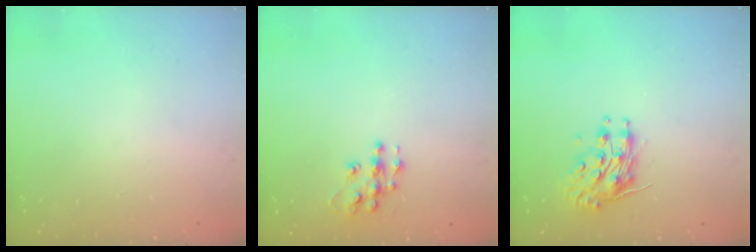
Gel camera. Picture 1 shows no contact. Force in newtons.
{"total": 9.4, "press": 9.4, "slide": 0.5}
{"total": 9.2, "press": 9.2, "slide": 0.2}